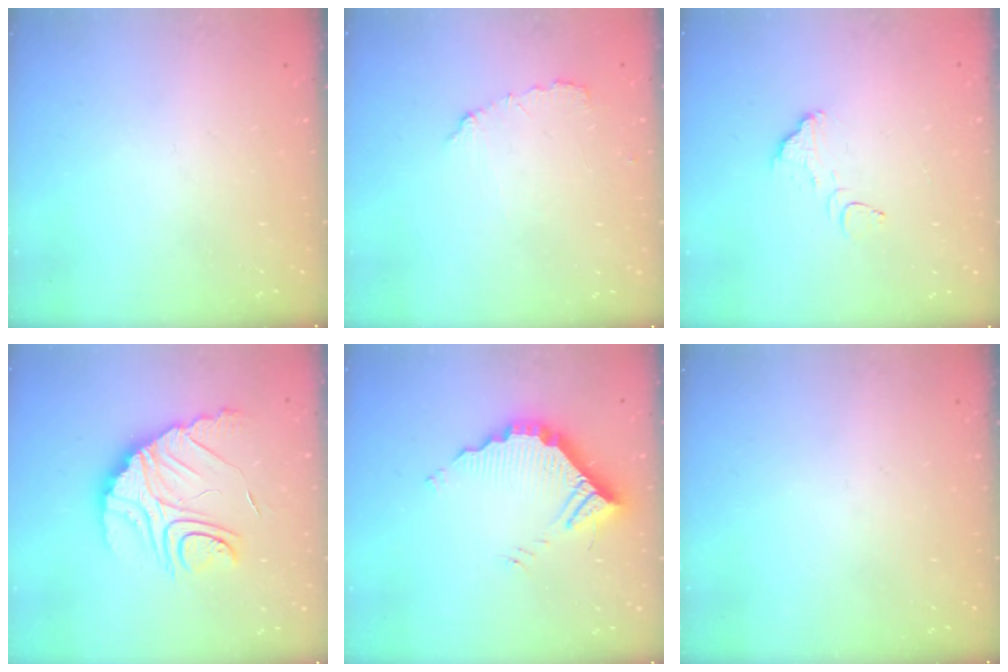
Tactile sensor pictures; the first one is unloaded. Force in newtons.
{"total": 6.0, "press": 6.0, "slide": 0.3}
{"total": 2.9, "press": 2.9, "slide": 0.1}
{"total": 14.0, "press": 14.0, "slide": 1.2}
{"total": 10.6, "press": 10.6, "slide": 0.3}
{"total": 0.0}